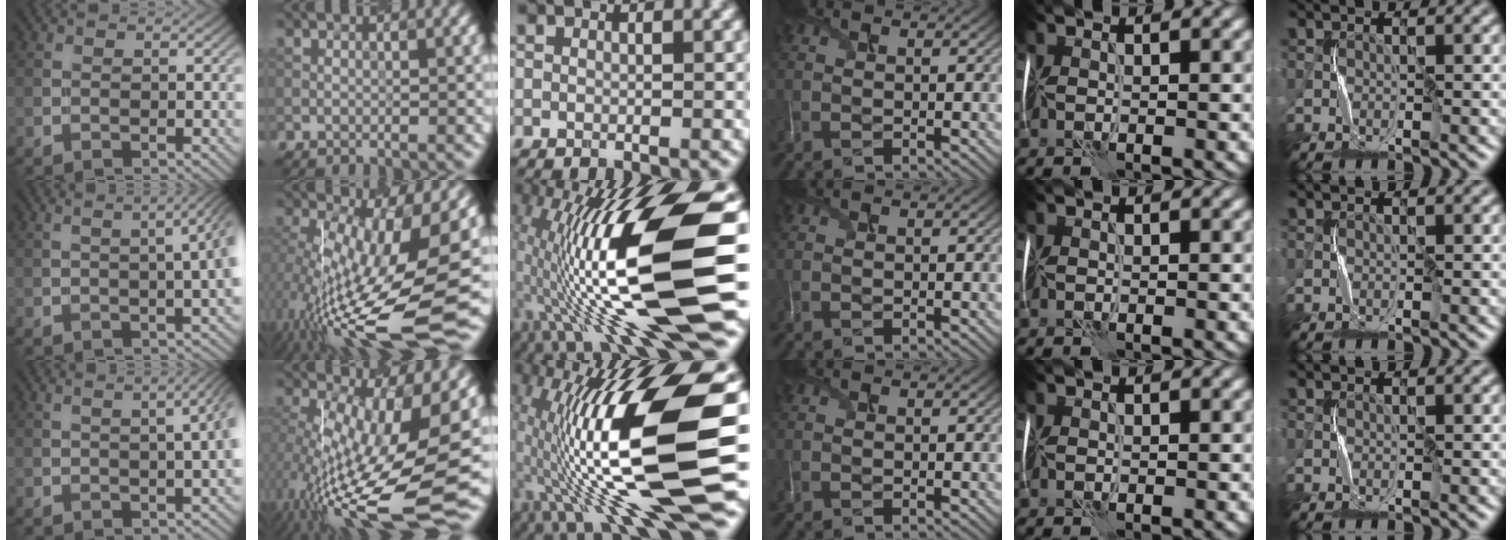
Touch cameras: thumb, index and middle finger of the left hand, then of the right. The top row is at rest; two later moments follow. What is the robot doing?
{"motion": "shake", "object": "plastic piggy bank"}